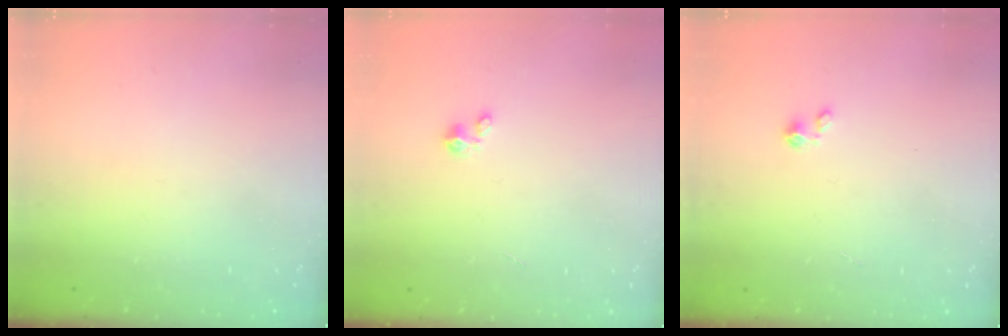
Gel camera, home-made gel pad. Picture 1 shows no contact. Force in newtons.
{"total": 1.2, "press": 1.1, "slide": 0.1}
{"total": 0.0}